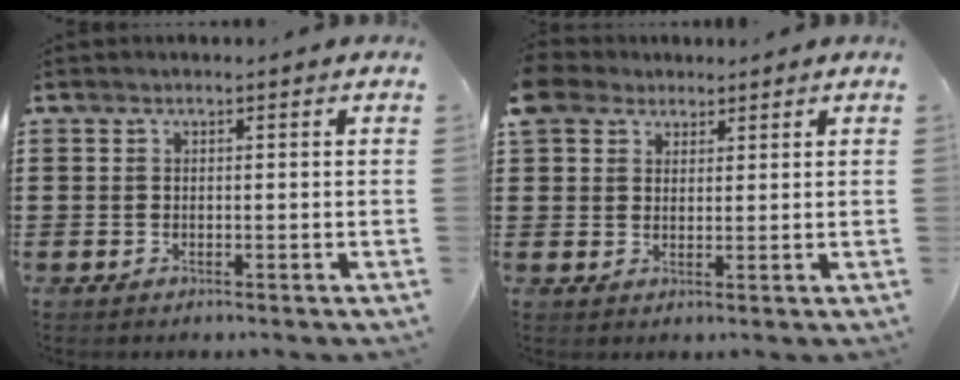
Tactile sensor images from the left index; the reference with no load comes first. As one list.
[{"total": 4.1, "force": [2.7, 3.0, 0.7], "torque": [-0.035, 0.014, 0.050]}]